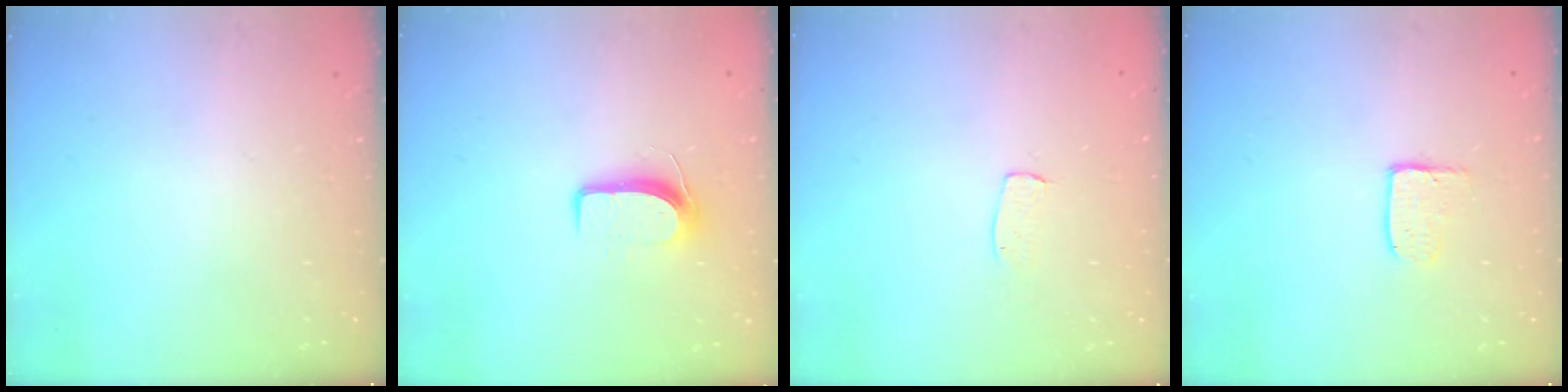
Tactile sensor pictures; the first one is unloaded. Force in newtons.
{"total": 7.9, "press": 7.9, "slide": 0.7}
{"total": 4.5, "press": 4.5, "slide": 0.3}
{"total": 4.0, "press": 4.0, "slide": 0.4}